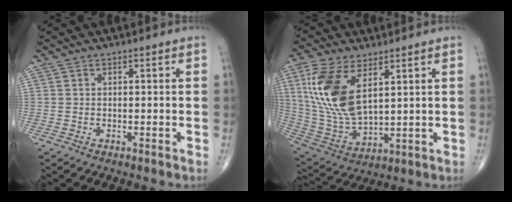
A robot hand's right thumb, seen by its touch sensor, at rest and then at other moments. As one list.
[{"total": 16.2, "force": [5.8, 7.9, 12.9], "torque": [-0.267, -0.022, 0.126]}]